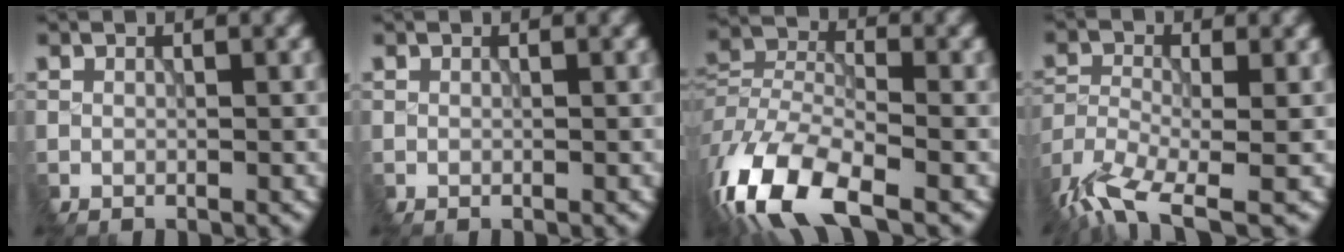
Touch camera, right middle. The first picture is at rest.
{"total": 0.0}
{"total": 10.6, "force": [-6.7, 4.3, 7.0], "torque": [-0.137, -0.014, -0.142]}
{"total": 7.4, "force": [-5.8, 1.6, 4.3], "torque": [-0.084, -0.012, -0.119]}